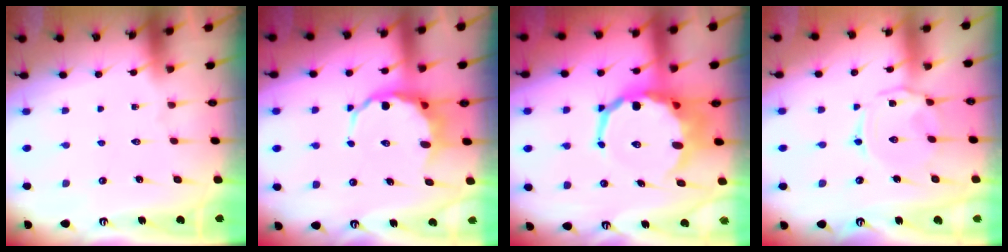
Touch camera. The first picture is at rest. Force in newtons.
{"total": 6.9, "press": 6.7, "slide": 1.5}
{"total": 11.9, "press": 11.7, "slide": 2.4}
{"total": 3.8, "press": 3.8, "slide": 0.5}